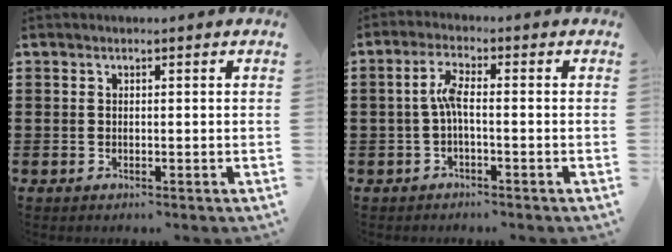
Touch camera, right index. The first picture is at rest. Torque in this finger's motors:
{"motor_torque": [0.90, -0.50, 0.16, 0.13]}